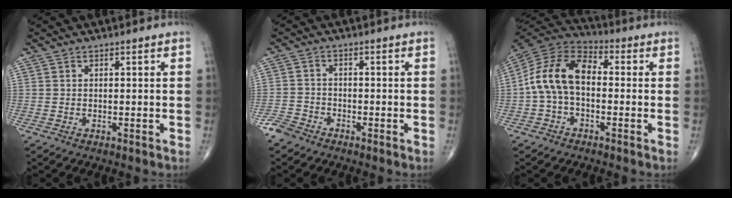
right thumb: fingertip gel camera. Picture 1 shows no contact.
{"total": 3.2, "force": [-2.7, 1.7, 0.5], "torque": [-0.008, 0.004, -0.061]}
{"total": 12.5, "force": [-0.7, 7.9, 9.7], "torque": [-0.178, 0.035, -0.027]}